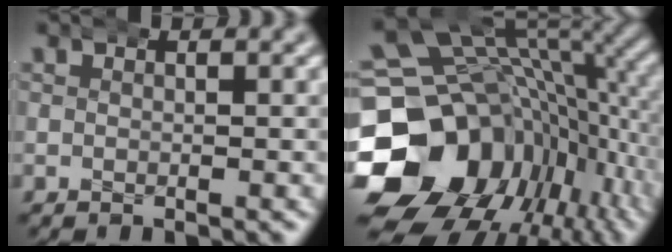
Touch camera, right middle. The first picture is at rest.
{"total": 21.7, "force": [-3.8, 16.9, 13.0], "torque": [-0.210, -0.049, -0.056]}